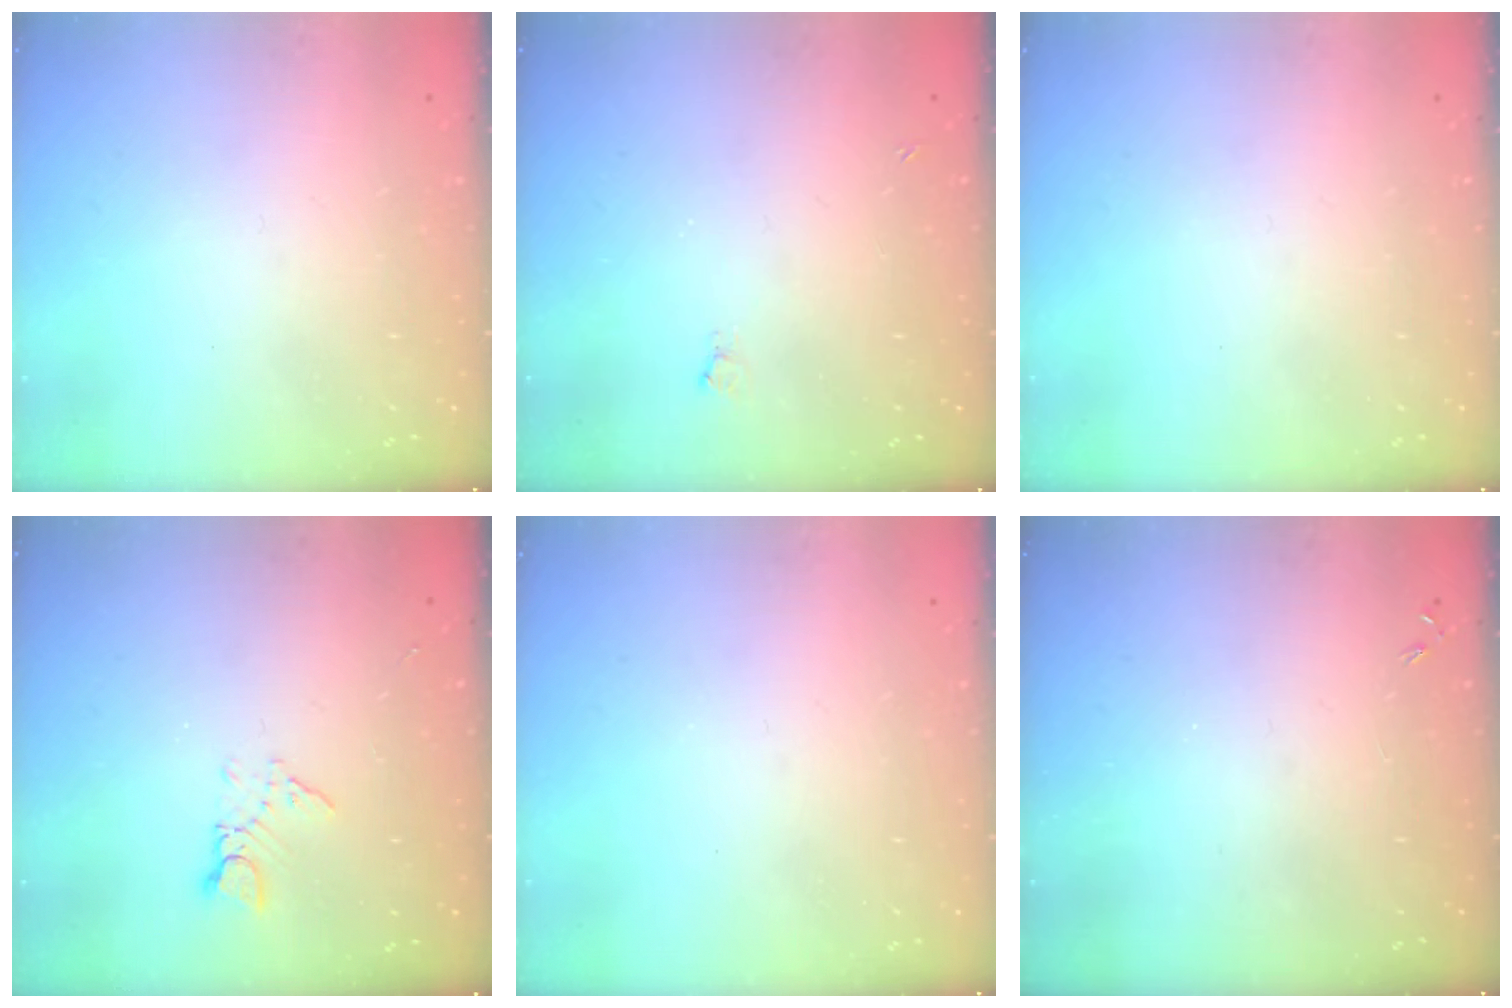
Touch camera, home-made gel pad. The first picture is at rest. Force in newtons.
{"total": 2.4, "press": 2.4, "slide": 0.5}
{"total": 0.0}
{"total": 5.2, "press": 5.2, "slide": 0.6}
{"total": 0.0}
{"total": 0.0}